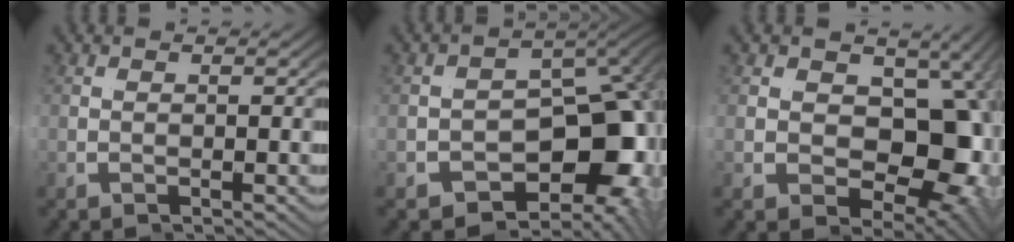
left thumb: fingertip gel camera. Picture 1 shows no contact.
{"total": 13.1, "force": [-1.7, 8.4, 10.0], "torque": [-0.139, -0.025, -0.012]}
{"total": 16.2, "force": [0.6, 11.3, 11.6], "torque": [-0.152, -0.003, 0.007]}